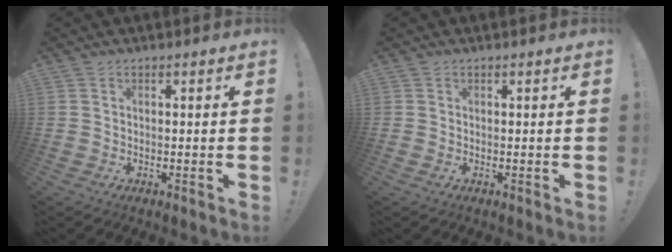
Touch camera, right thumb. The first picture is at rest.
{"total": 0.0}